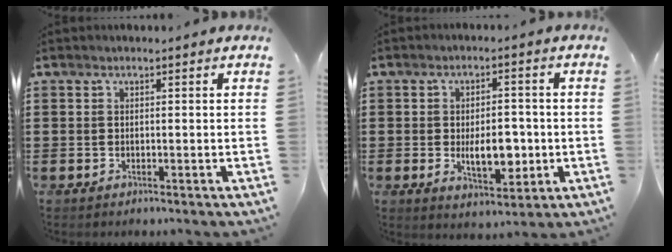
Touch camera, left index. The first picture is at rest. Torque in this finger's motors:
{"motor_torque": [1.09, 0.15, 0.58, 0.12]}